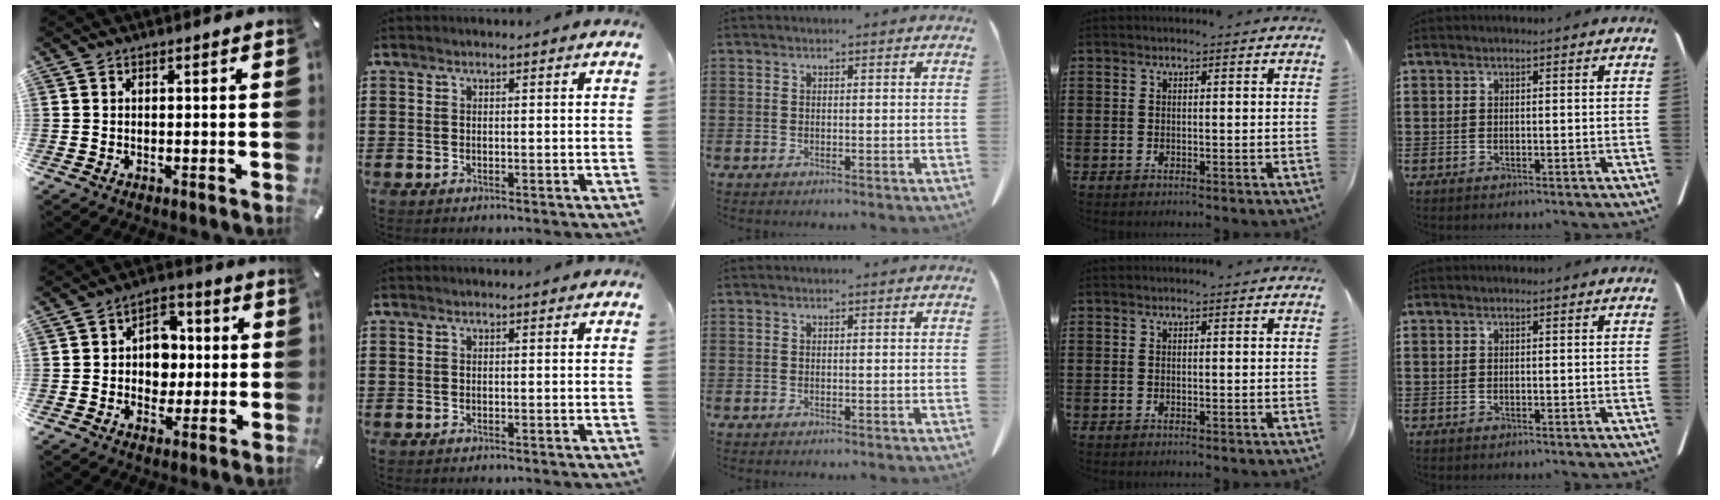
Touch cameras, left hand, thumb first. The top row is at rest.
{"thumb": {"total": 8.4, "force": [-0.5, 7.4, 4.1], "torque": [-0.057, 0.012, -0.008]}}